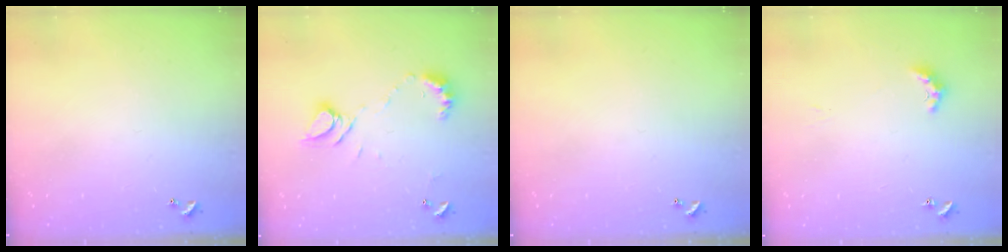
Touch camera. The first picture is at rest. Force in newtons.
{"total": 8.2, "press": 8.1, "slide": 0.9}
{"total": 0.0}
{"total": 3.7, "press": 3.6, "slide": 0.6}